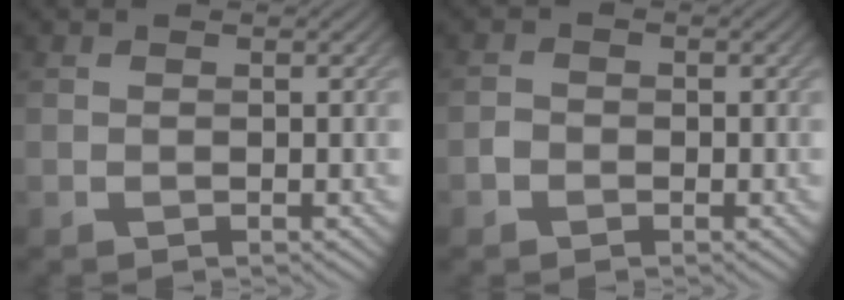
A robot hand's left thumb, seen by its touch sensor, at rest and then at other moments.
{"total": 1.4, "force": [-0.7, 1.2, 0.4], "torque": [-0.004, 0.001, -0.018]}